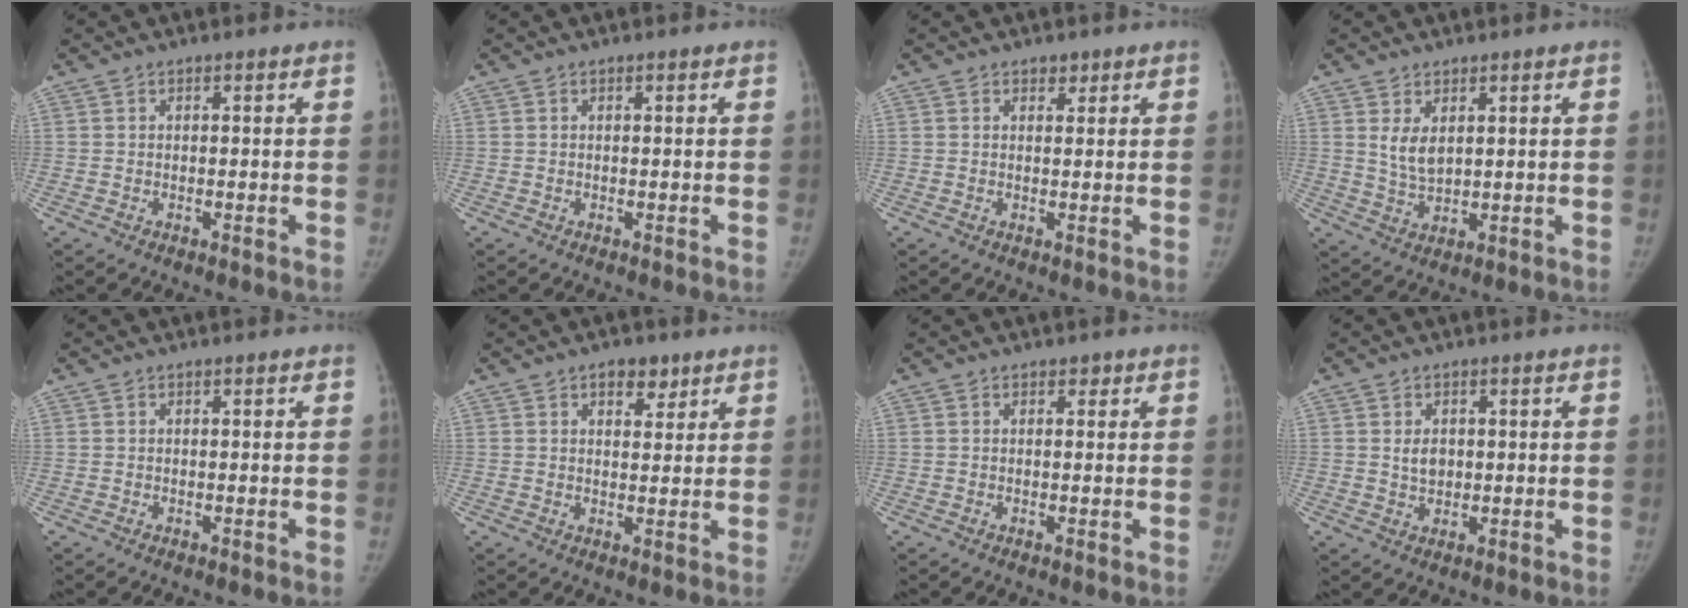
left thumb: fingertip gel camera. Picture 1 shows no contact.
{"total": 0.0}
{"total": 1.3, "force": [1.0, 0.9, 0.3], "torque": [0.009, -0.005, 0.013]}
{"total": 4.6, "force": [1.8, 2.5, 3.4], "torque": [-0.055, -0.015, 0.043]}
{"total": 0.0}
{"total": 4.4, "force": [2.7, 2.6, 2.3], "torque": [-0.006, -0.012, 0.038]}
{"total": 0.7, "force": [0.4, 0.6, 0.2], "torque": [0.008, -0.001, 0.004]}
{"total": 3.2, "force": [0.5, 2.3, 2.1], "torque": [-0.024, -0.003, 0.012]}